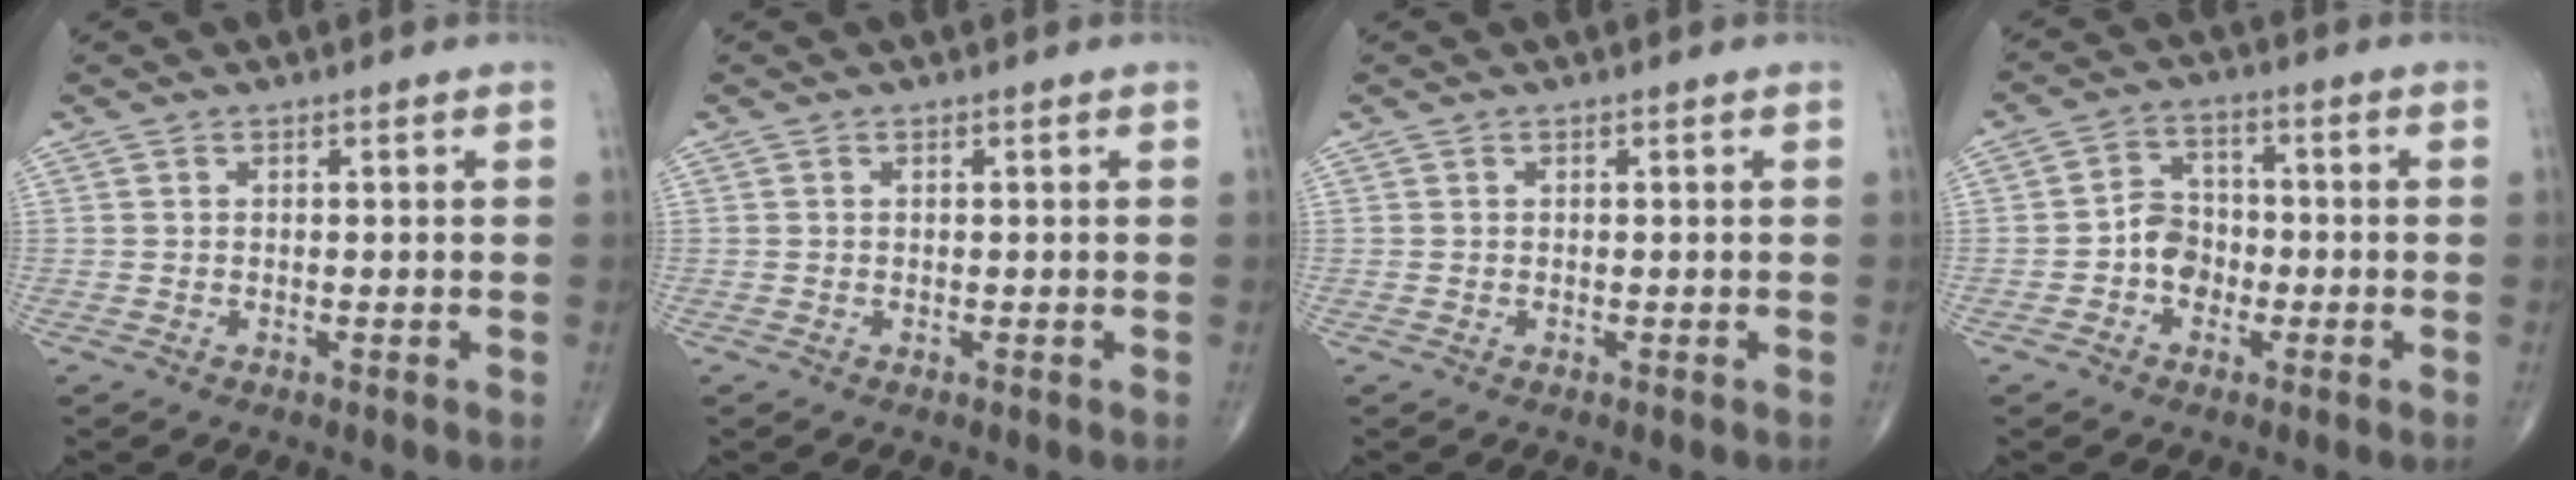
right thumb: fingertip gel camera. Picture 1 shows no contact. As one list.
[{"total": 0.0}, {"total": 0.0}, {"total": 5.7, "force": [-1.7, 4.6, 2.8], "torque": [-0.021, 0.025, -0.039]}]